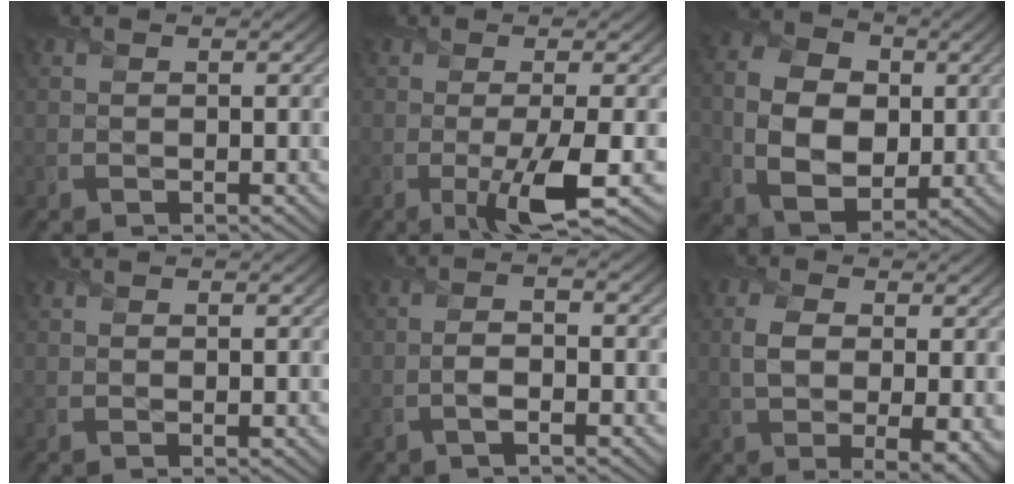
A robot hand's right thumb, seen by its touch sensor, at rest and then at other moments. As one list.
[{"total": 6.1, "force": [-1.5, 1.0, 5.8], "torque": [-0.101, 0.000, -0.029]}, {"total": 10.6, "force": [-0.5, 7.8, 7.1], "torque": [-0.160, -0.002, -0.012]}, {"total": 0.5, "force": [0.4, 0.1, 0.3], "torque": [-0.005, 0.002, 0.008]}, {"total": 3.5, "force": [-1.0, 0.9, 3.3], "torque": [-0.068, 0.003, -0.023]}, {"total": 7.9, "force": [-0.1, 4.0, 6.8], "torque": [-0.138, -0.008, 0.004]}]